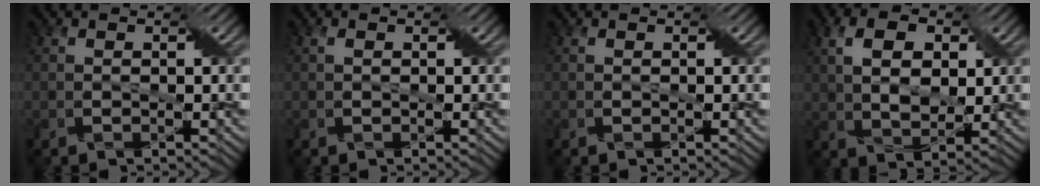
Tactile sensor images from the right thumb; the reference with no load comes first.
{"total": 0.7, "force": [0.3, 0.4, 0.5], "torque": [-0.009, 0.004, 0.004]}
{"total": 0.0}
{"total": 6.8, "force": [2.0, 4.2, 5.0], "torque": [-0.100, 0.006, 0.035]}